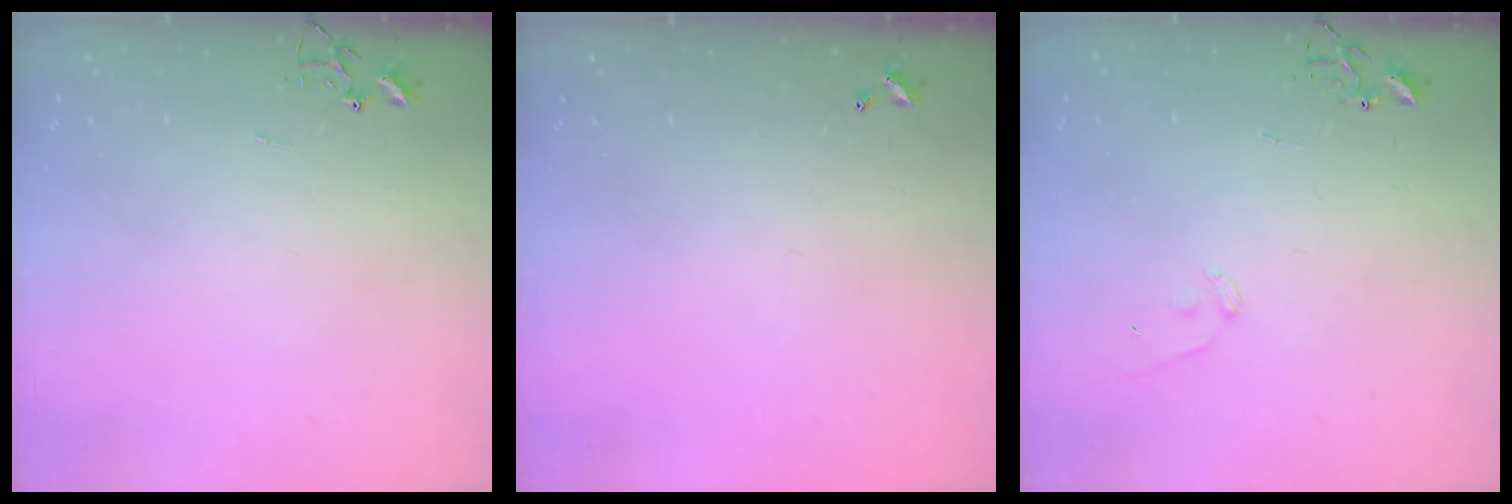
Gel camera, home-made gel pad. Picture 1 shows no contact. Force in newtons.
{"total": 0.0}
{"total": 7.1, "press": 7.0, "slide": 0.7}